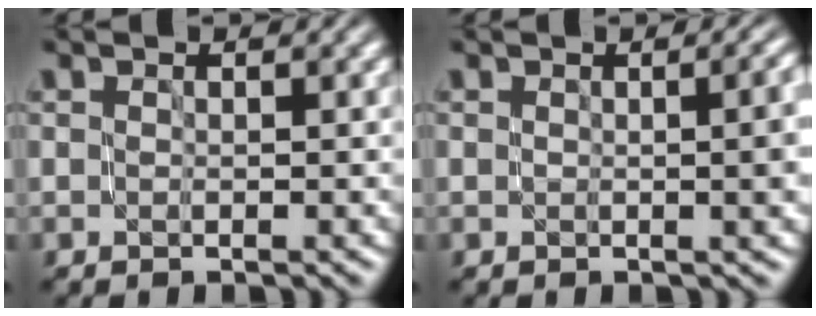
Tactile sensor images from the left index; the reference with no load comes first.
{"total": 4.3, "force": [0.2, 1.8, 3.9], "torque": [-0.033, 0.002, 0.007]}